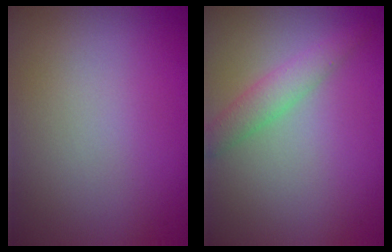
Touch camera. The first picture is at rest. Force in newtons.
{"total": 2.3, "press": 2.3, "slide": 0.1}